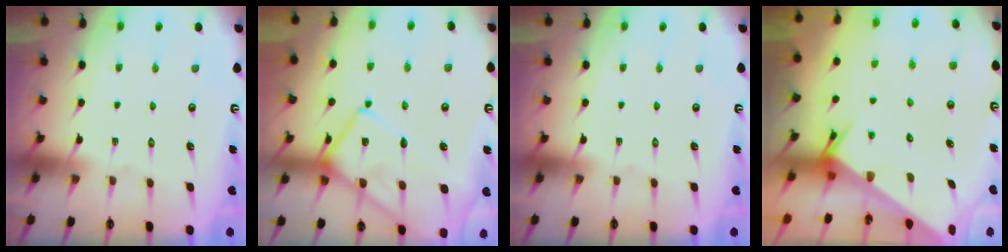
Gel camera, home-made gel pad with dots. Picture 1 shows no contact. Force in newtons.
{"total": 14.9, "press": 14.8, "slide": 1.4}
{"total": 0.0}
{"total": 3.3, "press": 3.2, "slide": 0.2}